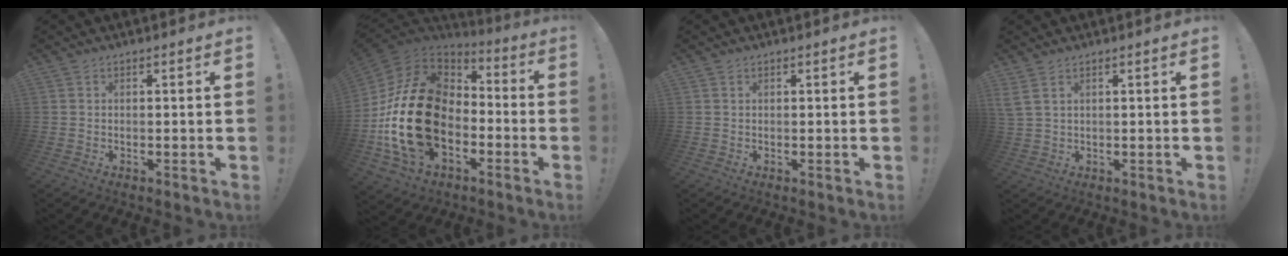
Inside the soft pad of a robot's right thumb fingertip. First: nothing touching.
{"total": 28.1, "force": [-3.9, 18.5, 20.8], "torque": [-0.415, 0.026, -0.045]}
{"total": 0.0}
{"total": 3.1, "force": [1.7, 0.7, 2.5], "torque": [-0.048, -0.005, 0.035]}